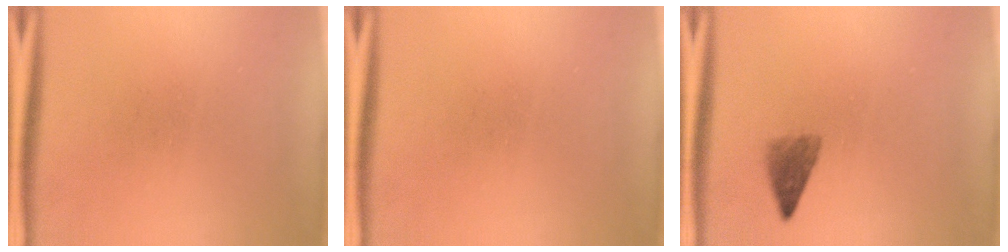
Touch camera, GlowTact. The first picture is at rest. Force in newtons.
{"total": 0.0}
{"total": 2.4}